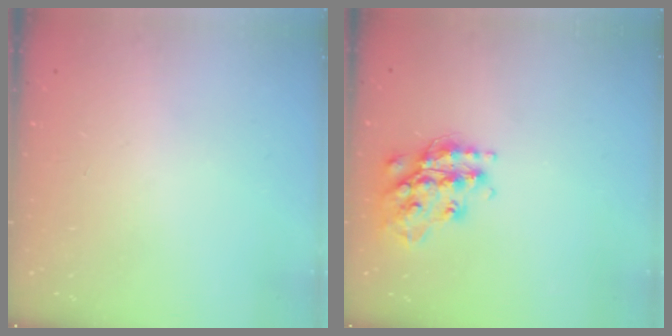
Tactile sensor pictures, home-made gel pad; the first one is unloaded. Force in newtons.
{"total": 16.9, "press": 16.9, "slide": 1.2}